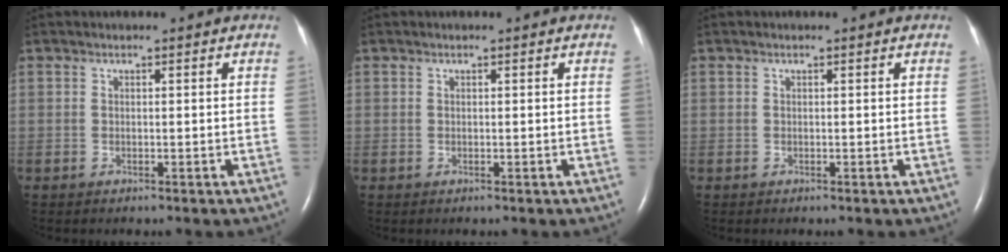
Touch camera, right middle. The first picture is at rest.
{"total": 0.0}
{"total": 0.0}